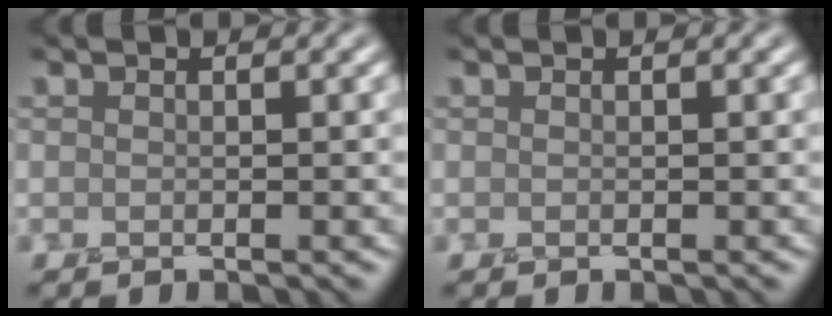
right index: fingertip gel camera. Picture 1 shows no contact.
{"total": 0.0}